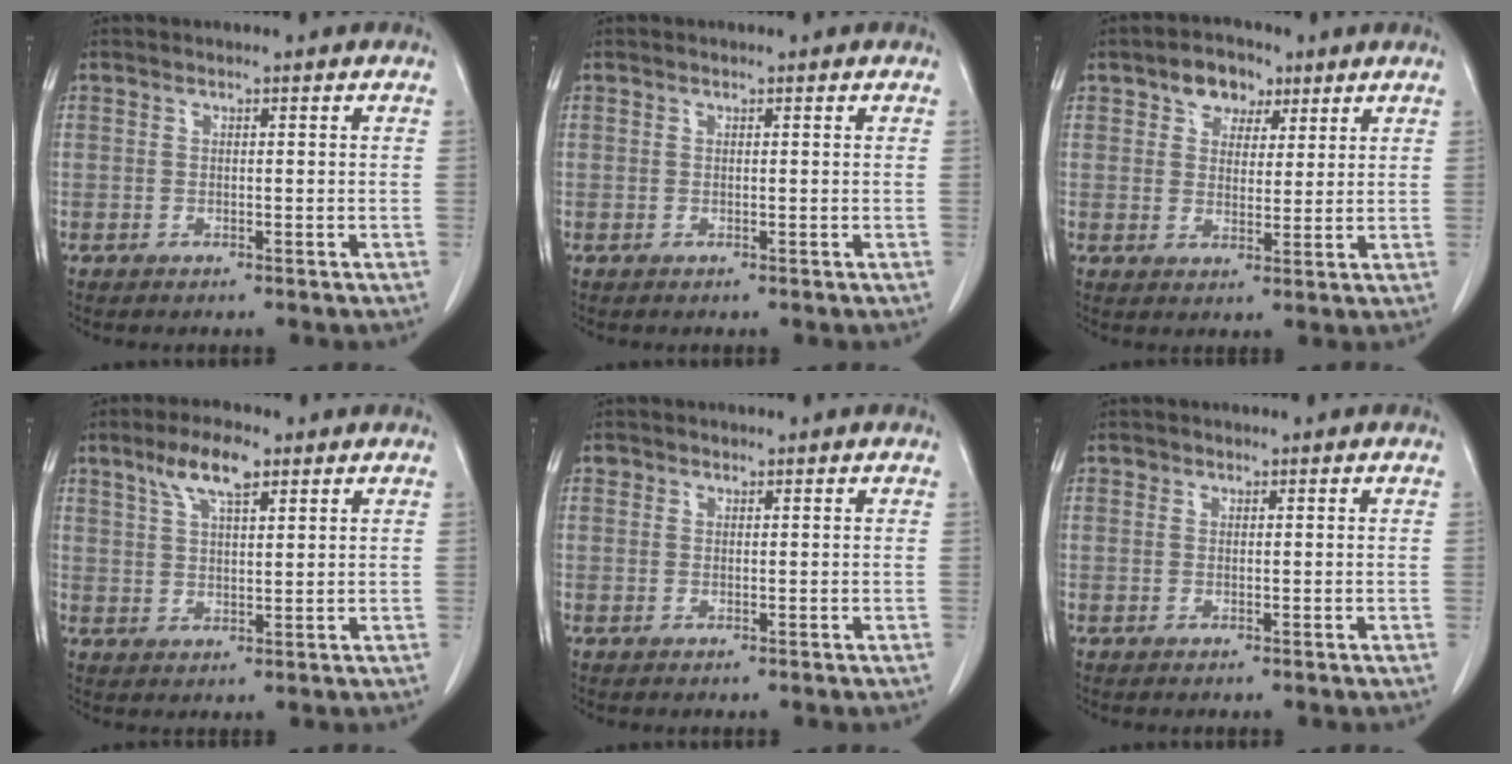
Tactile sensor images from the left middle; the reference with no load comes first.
{"total": 0.0}
{"total": 5.6, "force": [3.3, 3.8, 2.6], "torque": [-0.036, 0.017, 0.054]}
{"total": 6.8, "force": [4.2, 1.7, 5.0], "torque": [-0.102, 0.010, 0.077]}
{"total": 0.8, "force": [0.6, 0.6, 0.0], "torque": [0.006, -0.002, 0.007]}
{"total": 0.5, "force": [0.4, 0.3, 0.0], "torque": [0.002, -0.001, 0.006]}